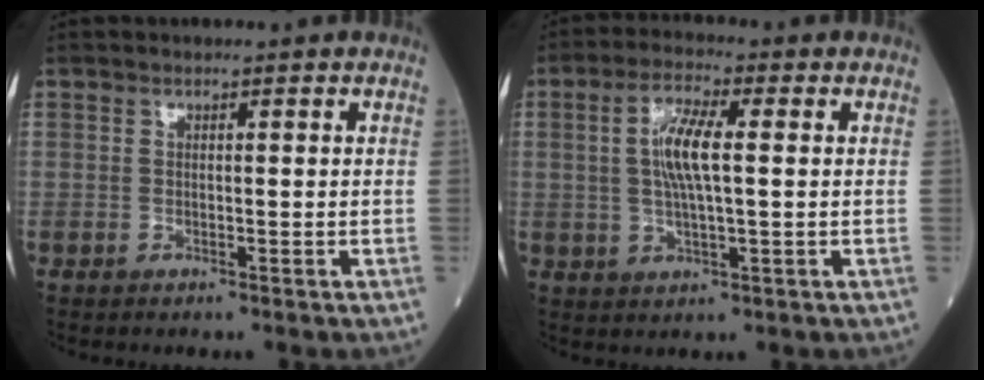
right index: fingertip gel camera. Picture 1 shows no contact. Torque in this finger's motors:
{"motor_torque": [0.25, 0.01, 0.18, 0.12]}